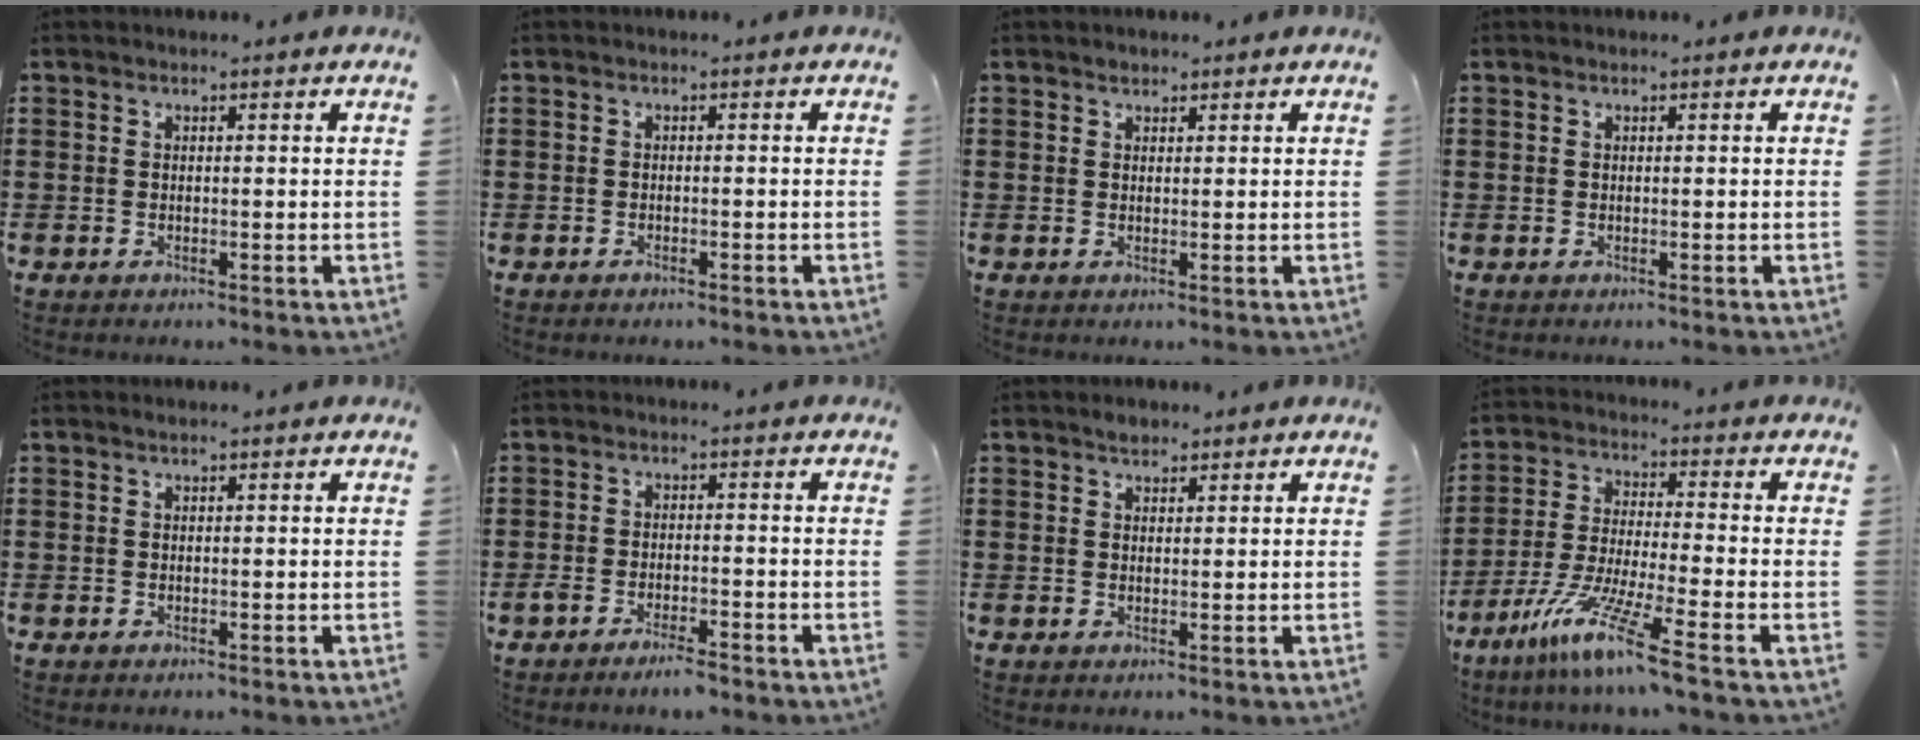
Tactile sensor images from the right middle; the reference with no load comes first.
{"total": 0.5, "force": [-0.5, 0.0, 0.2], "torque": [-0.005, -0.003, -0.009]}
{"total": 0.9, "force": [0.8, 0.5, -0.1], "torque": [-0.001, -0.001, 0.015]}
{"total": 0.0}
{"total": 0.0}
{"total": 2.8, "force": [-2.3, 0.4, 1.7], "torque": [-0.028, 0.005, -0.042]}
{"total": 1.6, "force": [1.3, 0.8, 0.3], "torque": [-0.007, 0.004, 0.025]}
{"total": 10.0, "force": [-7.0, -0.3, 7.0], "torque": [-0.153, -0.014, -0.143]}